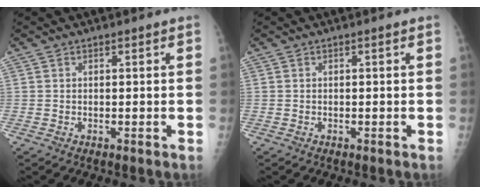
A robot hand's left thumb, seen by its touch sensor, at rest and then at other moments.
{"total": 0.0}